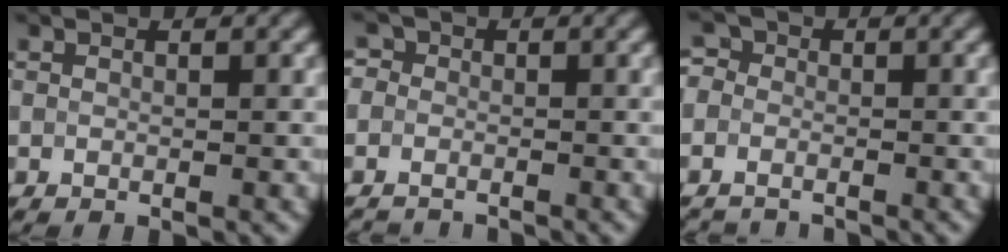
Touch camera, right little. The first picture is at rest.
{"total": 3.1, "force": [-1.5, 2.7, 0.5], "torque": [0.014, 0.017, -0.045]}
{"total": 3.8, "force": [-2.1, 3.0, 0.7], "torque": [0.011, 0.019, -0.051]}